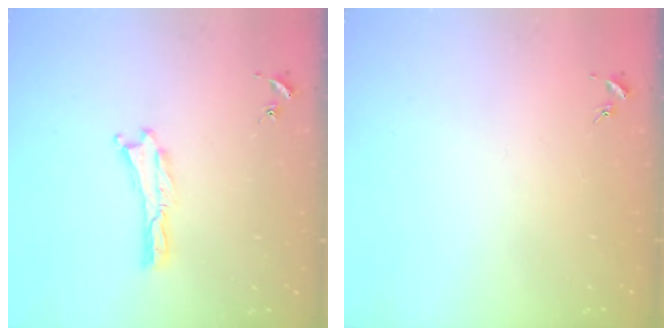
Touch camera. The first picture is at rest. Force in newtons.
{"total": 0.0}